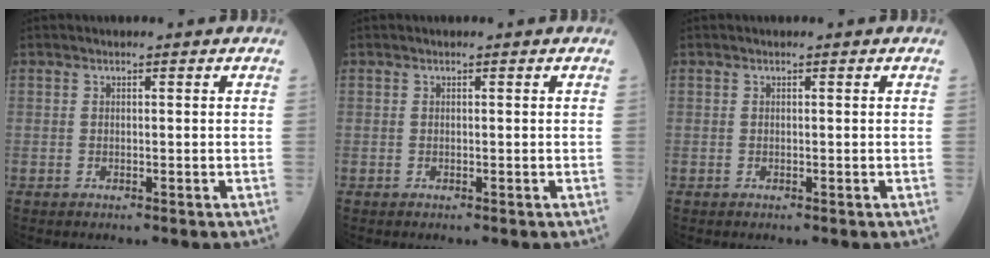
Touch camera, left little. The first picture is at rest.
{"total": 0.0}
{"total": 0.0}